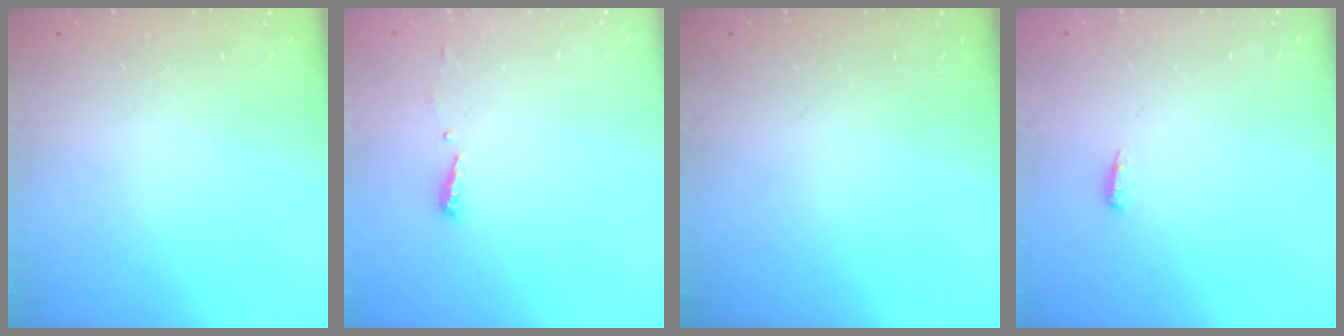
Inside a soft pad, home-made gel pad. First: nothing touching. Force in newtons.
{"total": 3.9, "press": 3.9, "slide": 0.4}
{"total": 0.0}
{"total": 4.6, "press": 4.5, "slide": 0.9}